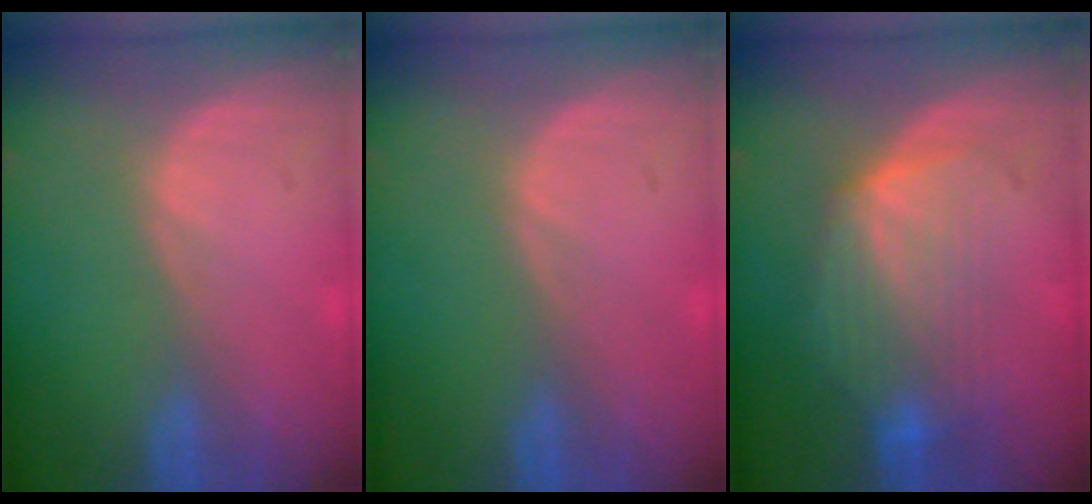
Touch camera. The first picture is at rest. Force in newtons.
{"total": 0.0}
{"total": 7.3, "press": 7.2, "slide": 1.4}